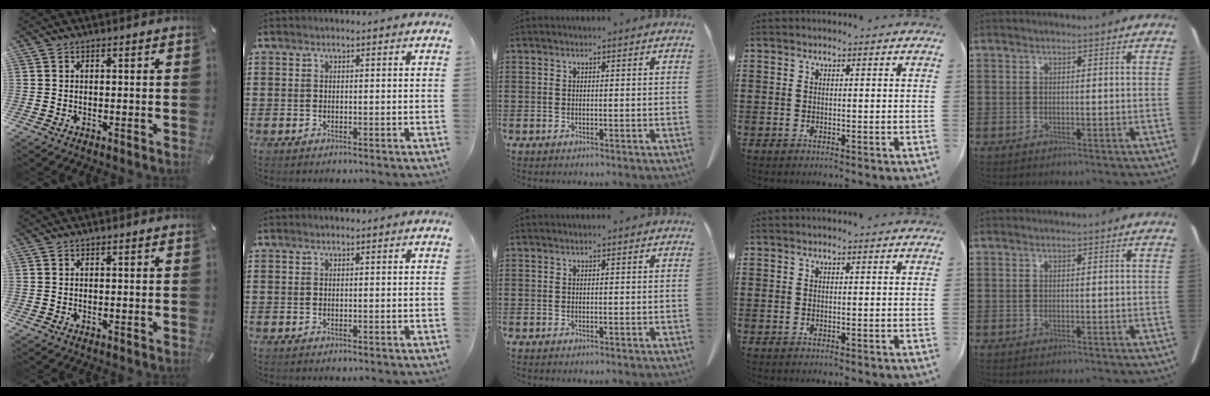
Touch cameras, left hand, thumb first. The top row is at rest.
{}